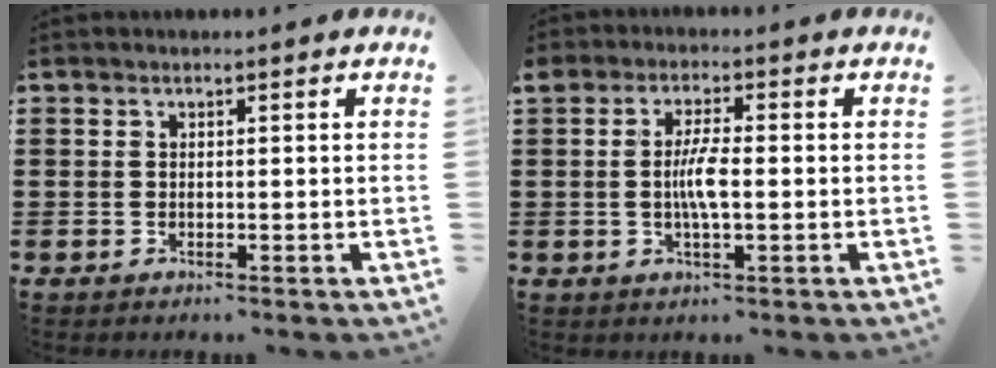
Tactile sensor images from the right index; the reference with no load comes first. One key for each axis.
{"total": 4.6, "fx": -0.4, "fy": 1.1, "fz": 4.4, "tx": -0.086, "ty": -0.001, "tz": -0.011}